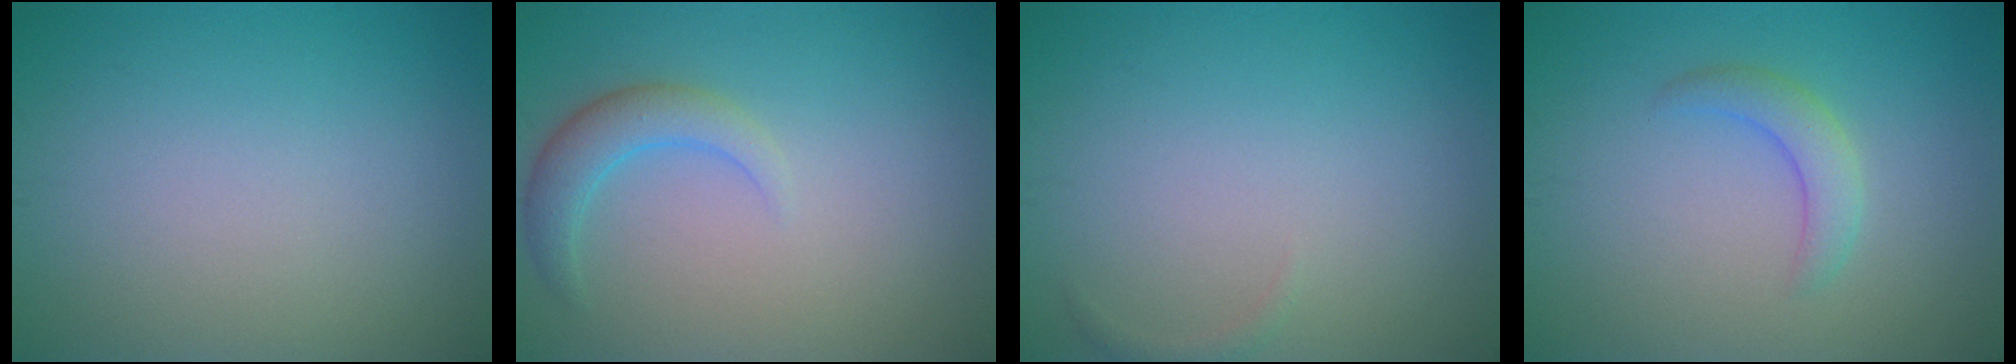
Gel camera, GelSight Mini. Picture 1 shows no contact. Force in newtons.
{"total": 2.8, "press": 2.8, "slide": 0.3}
{"total": 0.6, "press": 0.6, "slide": 0.1}
{"total": 2.3, "press": 2.3, "slide": 0.2}